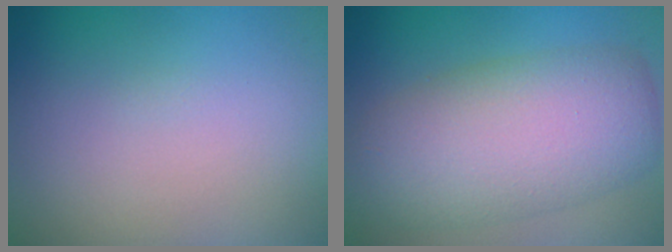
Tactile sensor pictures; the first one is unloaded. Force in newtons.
{"total": 8.9, "press": 8.9, "slide": 0.1}